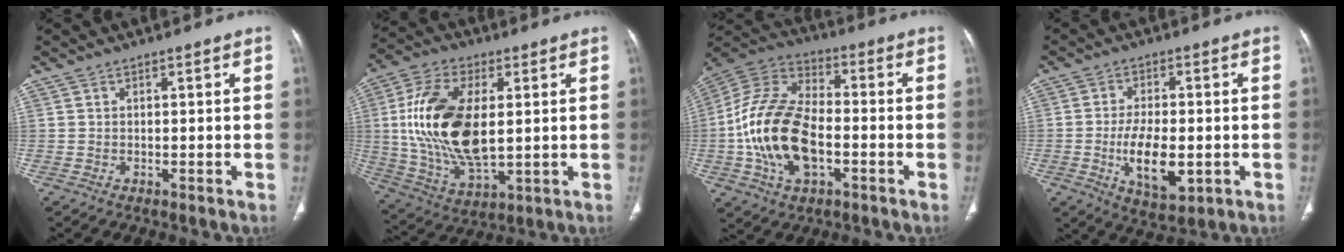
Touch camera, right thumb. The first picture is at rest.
{"total": 20.1, "force": [2.2, 10.5, 17.0], "torque": [-0.334, -0.012, 0.046]}
{"total": 19.2, "force": [-3.8, 10.9, 15.4], "torque": [-0.300, 0.025, -0.071]}
{"total": 10.5, "force": [-2.3, 5.0, 8.9], "torque": [-0.143, -0.006, -0.032]}